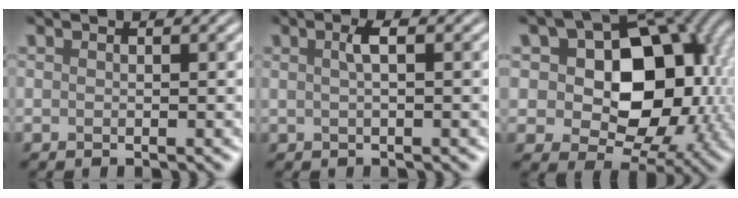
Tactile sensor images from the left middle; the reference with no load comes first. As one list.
[{"total": 0.7, "force": [0.2, -0.3, 0.6], "torque": [-0.030, 0.015, 0.018]}, {"total": 12.0, "force": [1.6, 8.2, 8.6], "torque": [-0.108, 0.018, 0.043]}]